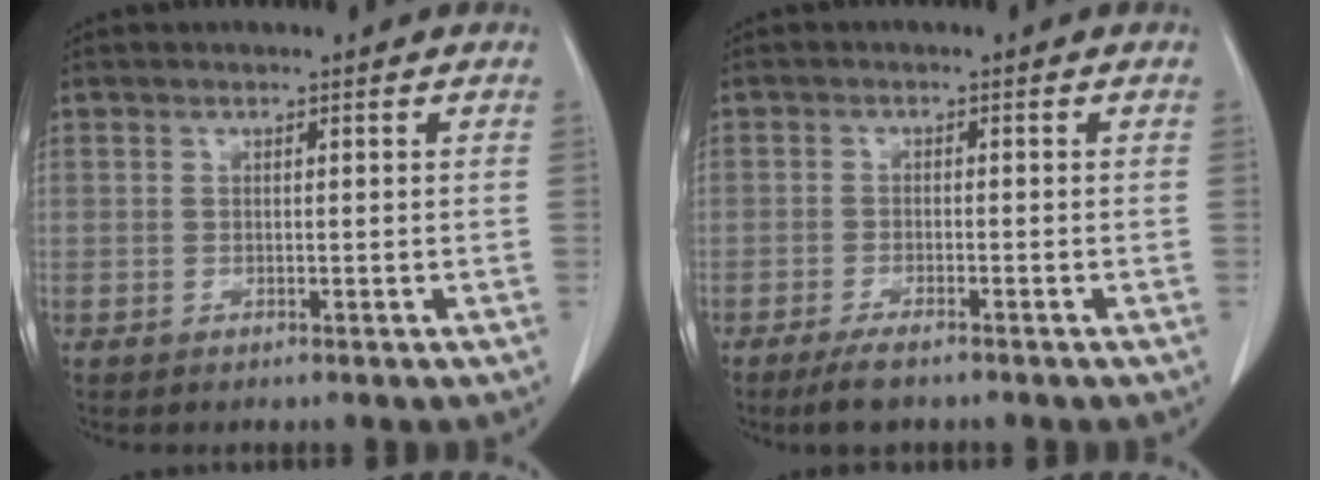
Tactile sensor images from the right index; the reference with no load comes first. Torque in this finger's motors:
{"motor_torque": [0.16, -0.11, 0.10, 0.04]}